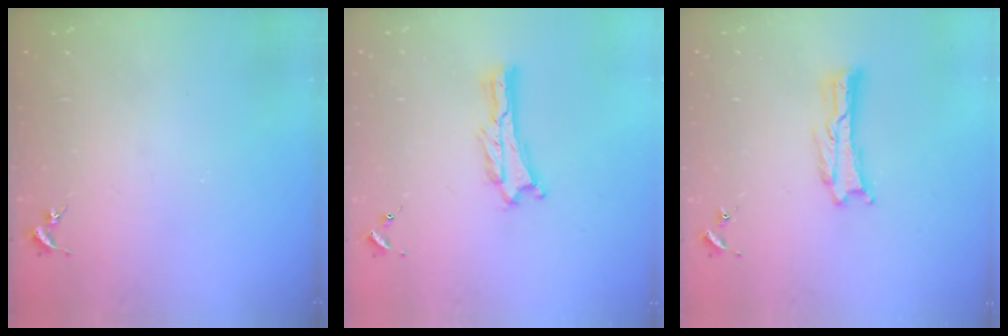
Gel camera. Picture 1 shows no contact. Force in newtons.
{"total": 0.8, "press": 0.7, "slide": 0.2}
{"total": 0.8, "press": 0.8, "slide": 0.2}